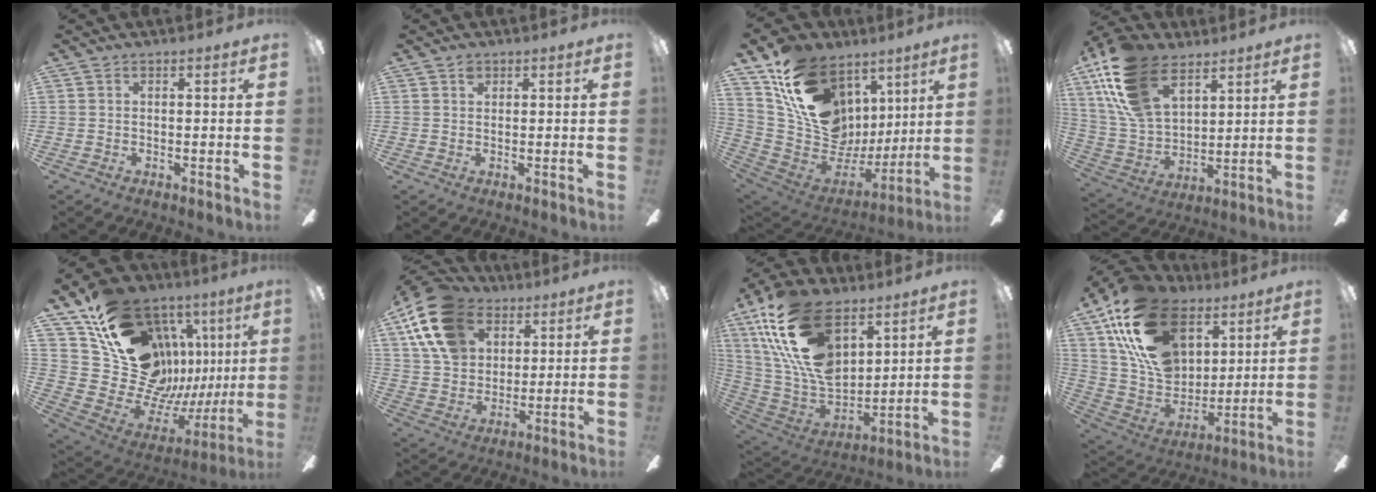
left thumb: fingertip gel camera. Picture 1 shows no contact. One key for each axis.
{"total": 1.4, "fx": 0.9, "fy": 0.9, "fz": 0.6, "tx": -0.012, "ty": 0.001, "tz": 0.016}
{"total": 20.6, "fx": 8.7, "fy": 15.3, "fz": 10.6, "tx": -0.186, "ty": -0.050, "tz": 0.174}
{"total": 19.7, "fx": 11.1, "fy": 11.2, "fz": 11.9, "tx": -0.269, "ty": -0.039, "tz": 0.206}
{"total": 20.0, "fx": 10.6, "fy": 13.5, "fz": 10.3, "tx": -0.172, "ty": -0.095, "tz": 0.233}
{"total": 17.7, "fx": 8.7, "fy": 12.4, "fz": 9.1, "tx": -0.194, "ty": -0.021, "tz": 0.169}
{"total": 24.6, "fx": 11.9, "fy": 13.8, "fz": 16.5, "tx": -0.348, "ty": -0.052, "tz": 0.214}
{"total": 24.5, "fx": 12.3, "fy": 16.1, "fz": 13.8, "tx": -0.272, "ty": -0.047, "tz": 0.225}